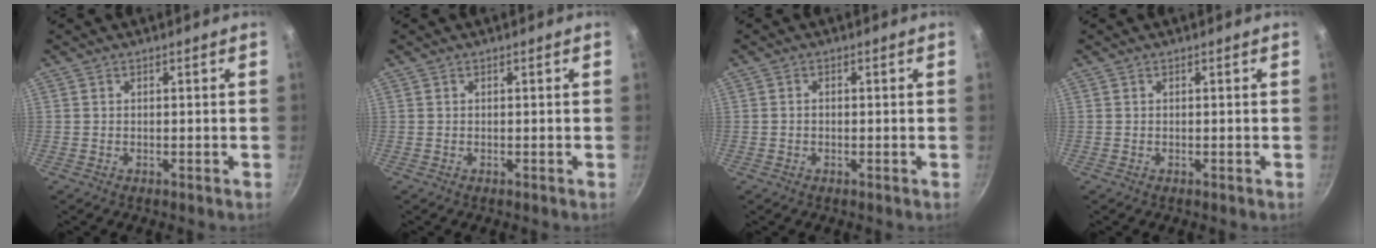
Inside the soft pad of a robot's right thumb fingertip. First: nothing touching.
{"total": 0.0}
{"total": 0.9, "force": [-0.2, 0.7, 0.5], "torque": [-0.010, 0.004, -0.003]}
{"total": 0.0}